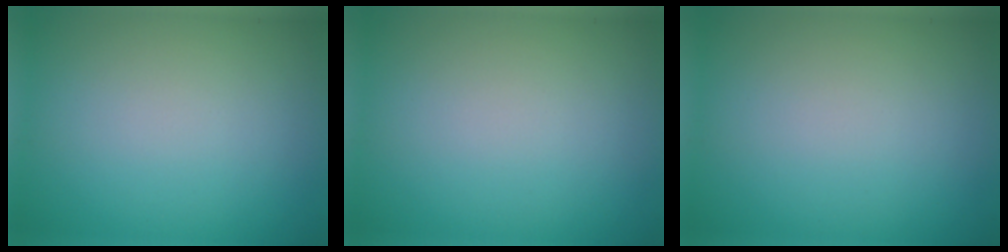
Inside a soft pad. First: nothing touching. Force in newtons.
{"total": 0.0}
{"total": 0.0}